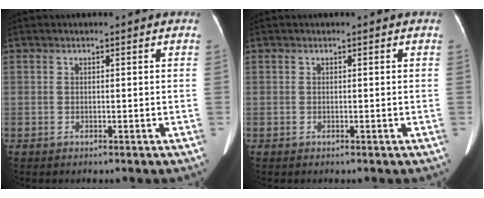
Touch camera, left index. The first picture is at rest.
{"total": 0.0}